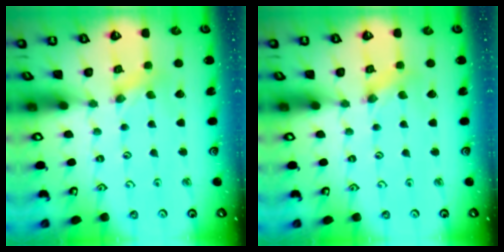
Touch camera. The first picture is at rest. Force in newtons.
{"total": 0.6, "press": 0.6, "slide": 0.1}